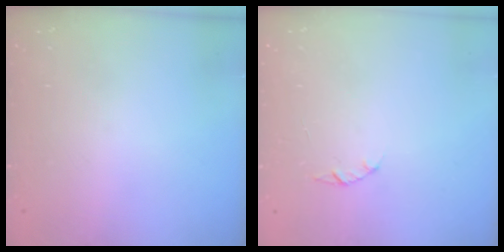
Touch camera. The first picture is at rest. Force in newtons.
{"total": 1.4, "press": 1.4, "slide": 0.3}